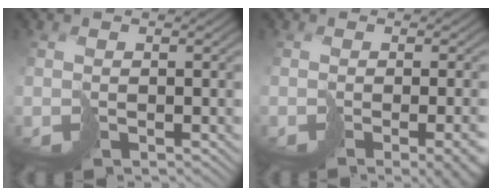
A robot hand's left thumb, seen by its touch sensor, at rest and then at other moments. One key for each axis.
{"total": 6.0, "fx": -2.4, "fy": 1.9, "fz": 5.2, "tx": -0.055, "ty": -0.009, "tz": -0.026}